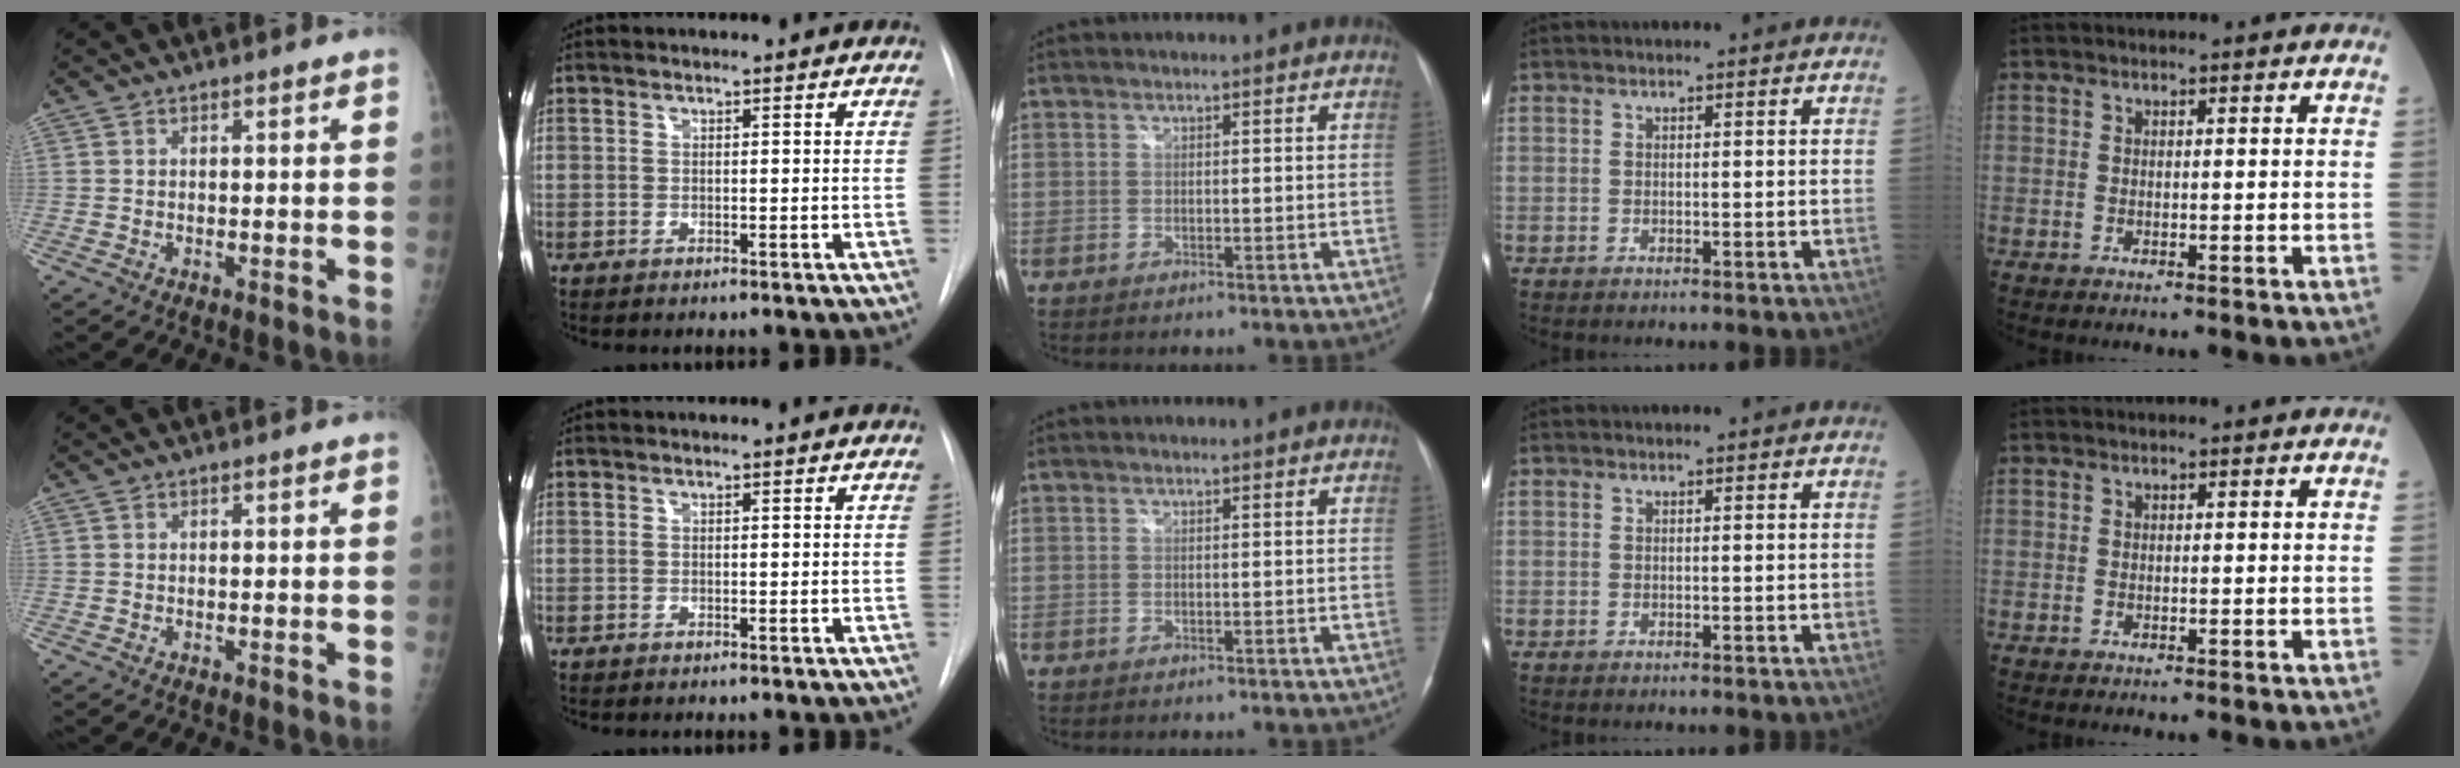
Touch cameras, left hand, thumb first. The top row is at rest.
{}